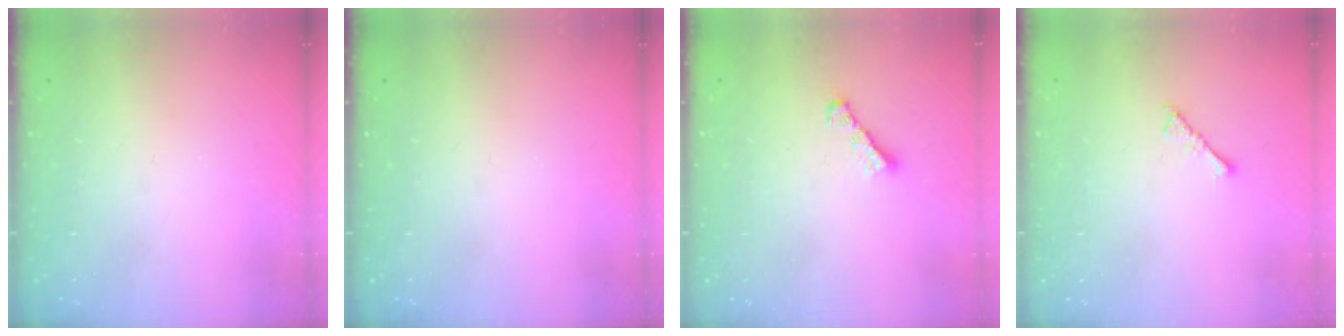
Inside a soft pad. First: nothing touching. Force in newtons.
{"total": 0.0}
{"total": 1.9, "press": 1.8, "slide": 0.6}
{"total": 2.1, "press": 2.1, "slide": 0.5}